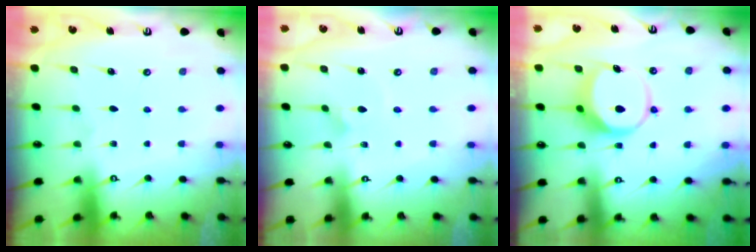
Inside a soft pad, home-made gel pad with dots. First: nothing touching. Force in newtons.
{"total": 2.2, "press": 2.2, "slide": 0.2}
{"total": 8.2, "press": 8.1, "slide": 0.8}